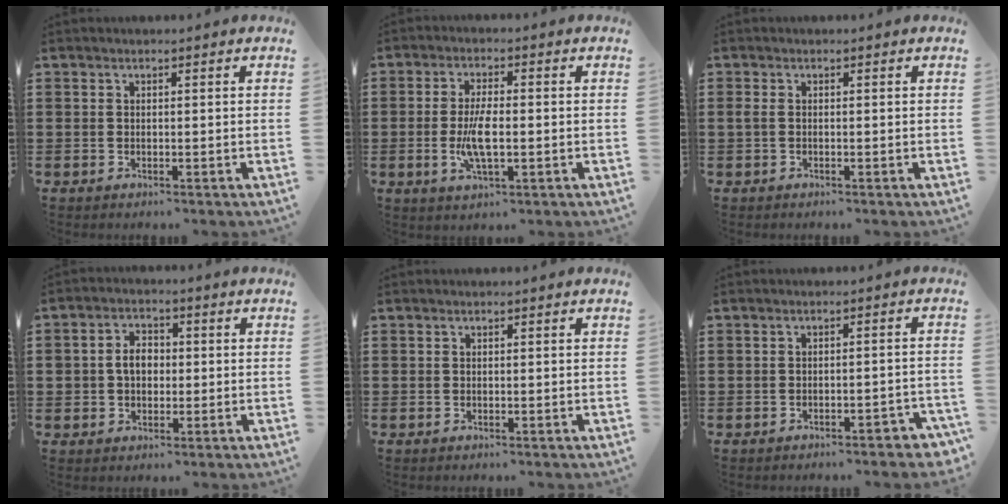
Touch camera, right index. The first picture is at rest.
{"total": 6.4, "force": [-1.0, 2.1, 5.9], "torque": [-0.129, -0.005, -0.025]}
{"total": 0.8, "force": [-0.1, 0.2, 0.7], "torque": [-0.014, -0.001, -0.002]}
{"total": 3.8, "force": [0.0, 3.0, 2.3], "torque": [-0.053, 0.011, -0.004]}
{"total": 0.0}
{"total": 2.0, "force": [-1.8, 0.3, 0.7], "torque": [-0.017, 0.002, -0.037]}